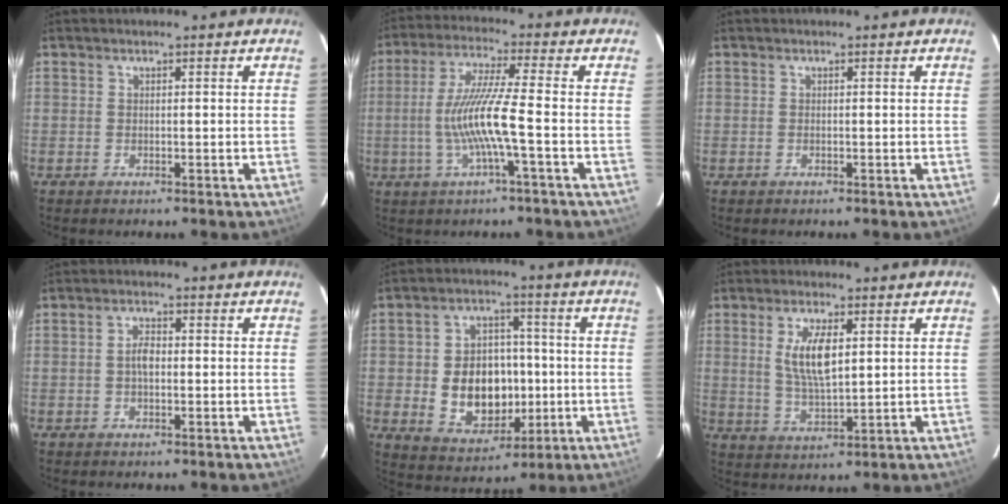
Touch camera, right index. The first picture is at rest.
{"total": 10.4, "force": [-2.6, -0.7, 10.1], "torque": [-0.199, -0.004, -0.046]}
{"total": 0.0}
{"total": 2.6, "force": [-0.2, 1.4, 2.2], "torque": [-0.042, 0.006, -0.004]}
{"total": 13.1, "force": [-1.6, 10.0, 8.3], "torque": [-0.182, 0.014, -0.004]}
{"total": 7.8, "force": [2.0, 2.8, 7.0], "torque": [-0.134, -0.003, 0.045]}